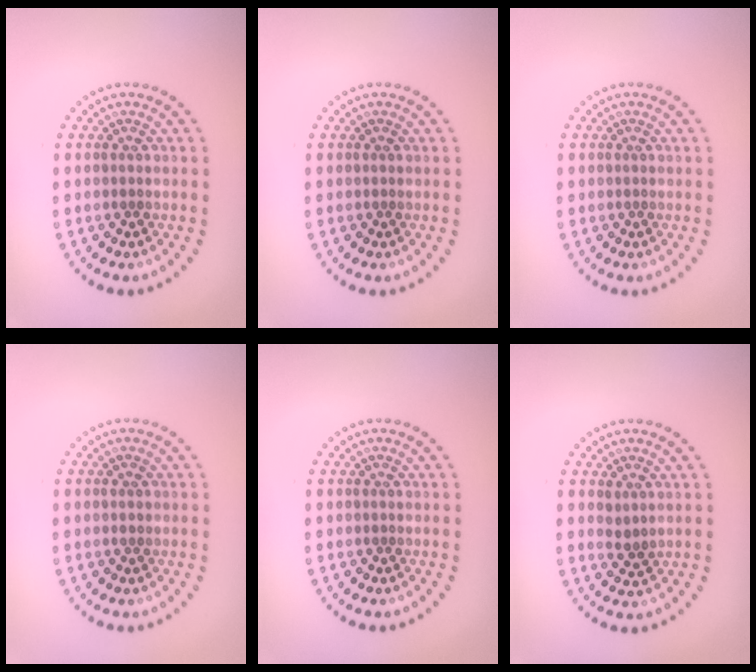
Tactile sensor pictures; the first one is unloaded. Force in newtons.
{"total": 0.0}
{"total": 0.0}
{"total": 0.6, "press": 0.6, "slide": 0.2}
{"total": 0.0}
{"total": 1.1, "press": 1.0, "slide": 0.6}